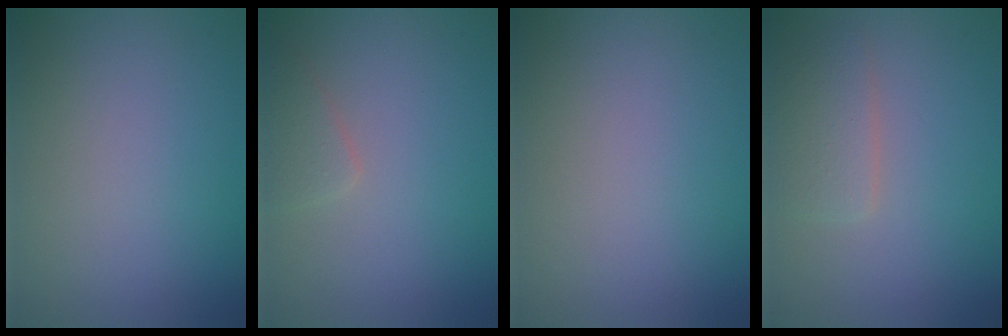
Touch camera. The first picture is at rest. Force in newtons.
{"total": 1.6, "press": 1.6, "slide": 0.0}
{"total": 0.0}
{"total": 2.6, "press": 2.6, "slide": 0.1}